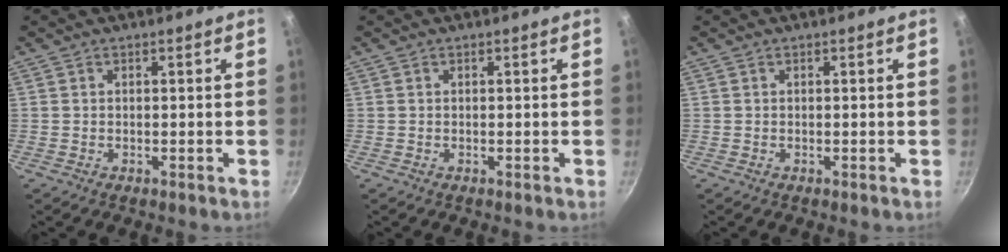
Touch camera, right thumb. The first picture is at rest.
{"total": 0.0}
{"total": 0.0}